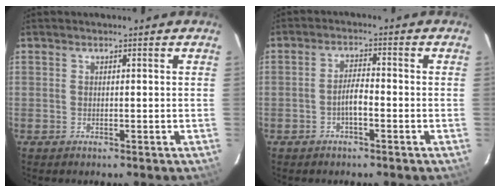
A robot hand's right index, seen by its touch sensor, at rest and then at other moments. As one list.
[{"total": 3.1, "force": [-1.5, 0.8, 2.6], "torque": [-0.052, 0.006, -0.025]}]